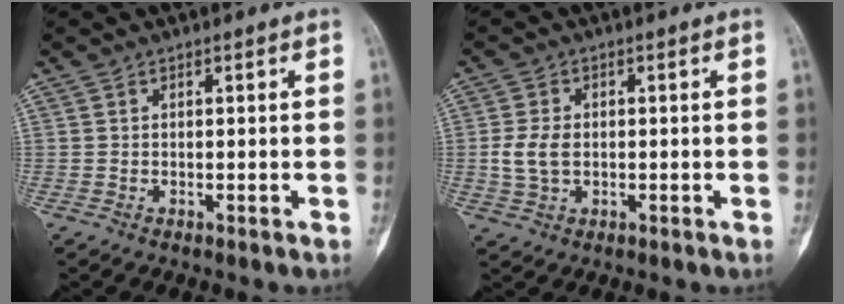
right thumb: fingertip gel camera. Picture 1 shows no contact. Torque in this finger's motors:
{"motor_torque": [0.02, -0.02, 0.72, 0.01, 0.03]}